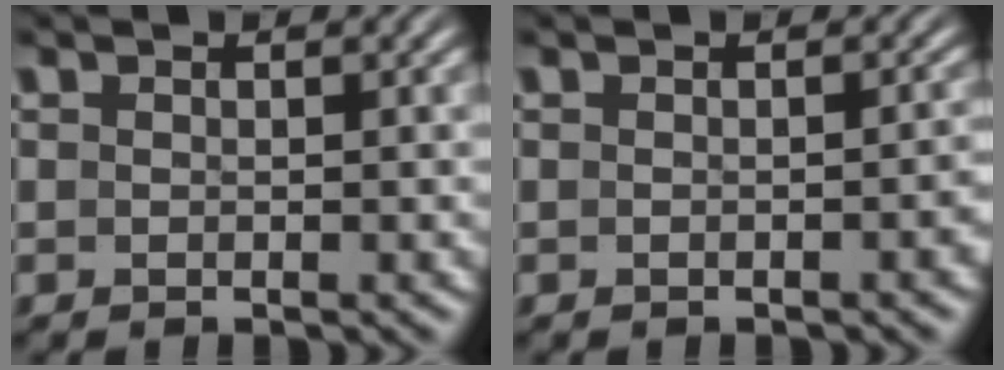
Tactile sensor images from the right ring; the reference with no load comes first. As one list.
[{"total": 0.9, "force": [-0.7, 0.0, 0.5], "torque": [-0.009, 0.003, -0.010]}]